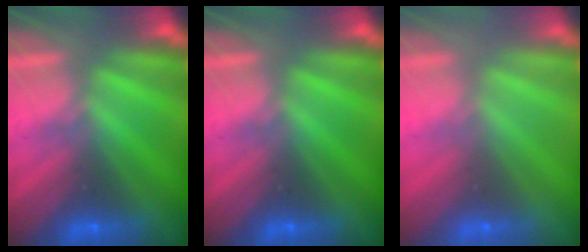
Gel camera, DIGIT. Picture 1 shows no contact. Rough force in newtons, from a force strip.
{"total": 0.0}
{"total": 3.0}